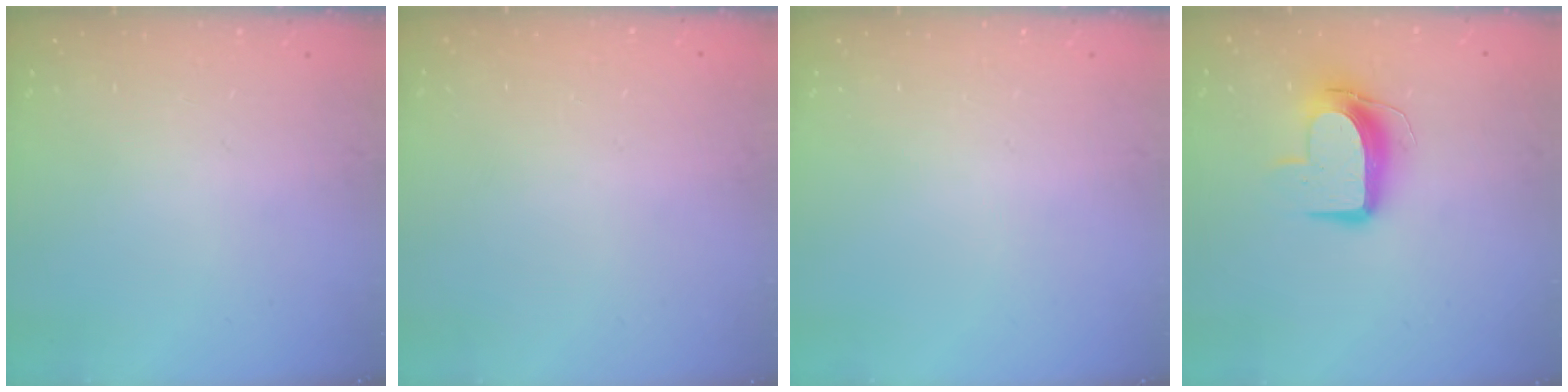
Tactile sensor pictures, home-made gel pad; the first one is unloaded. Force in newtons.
{"total": 0.0}
{"total": 0.0}
{"total": 10.6, "press": 10.5, "slide": 1.0}